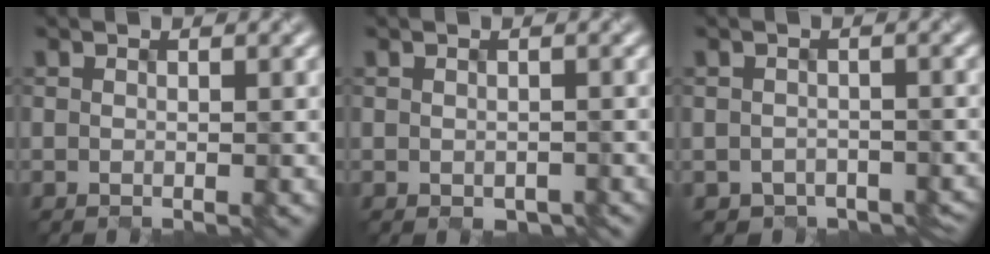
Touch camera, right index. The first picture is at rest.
{"total": 0.9, "force": [-0.7, 0.4, 0.3], "torque": [-0.005, -0.002, 0.006]}
{"total": 3.6, "force": [-2.4, 2.4, 1.1], "torque": [-0.007, -0.019, -0.013]}